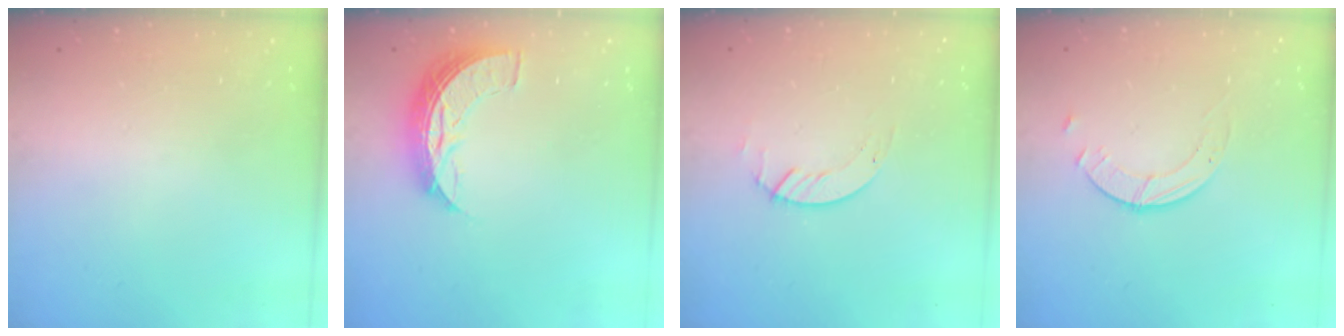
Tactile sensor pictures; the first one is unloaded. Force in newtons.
{"total": 8.3, "press": 8.3, "slide": 0.4}
{"total": 1.3, "press": 1.2, "slide": 0.1}
{"total": 1.8, "press": 1.8, "slide": 0.2}